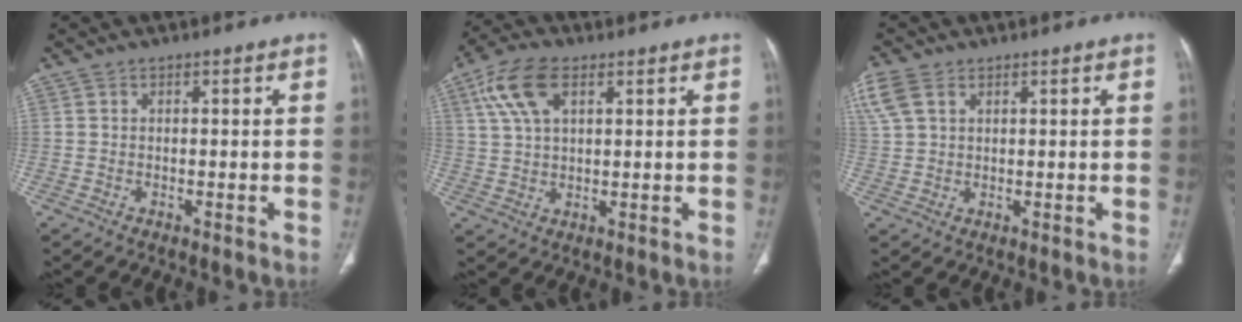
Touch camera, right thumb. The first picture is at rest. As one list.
[{"total": 9.1, "force": [4.0, 4.6, 6.8], "torque": [-0.141, 0.005, 0.078]}, {"total": 7.1, "force": [3.4, 4.5, 4.3], "torque": [-0.121, 0.015, 0.078]}]